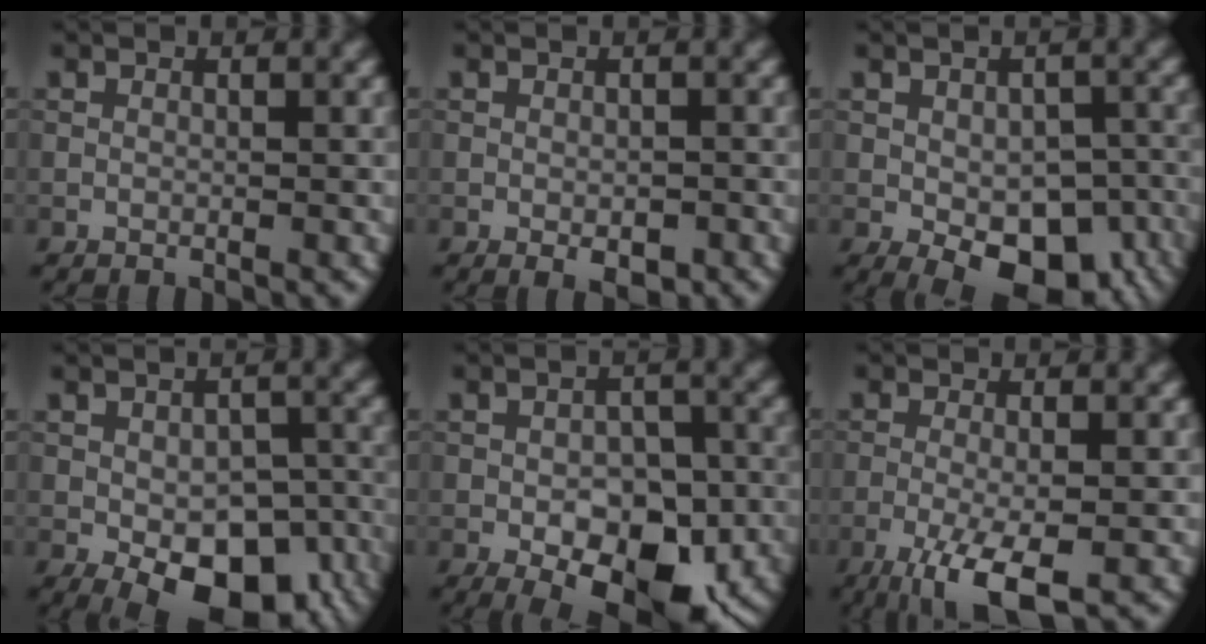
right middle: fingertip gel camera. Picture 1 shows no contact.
{"total": 1.9, "force": [-0.8, 0.9, 1.5], "torque": [-0.021, -0.003, -0.009]}
{"total": 9.3, "force": [-4.0, 4.8, 6.9], "torque": [-0.106, -0.025, -0.046]}
{"total": 10.9, "force": [-4.9, 5.5, 8.0], "torque": [-0.118, -0.026, -0.056]}
{"total": 9.0, "force": [-3.5, 4.8, 6.8], "torque": [-0.104, -0.013, -0.048]}
{"total": 5.9, "force": [-2.9, 1.5, 4.9], "torque": [-0.096, -0.006, -0.056]}